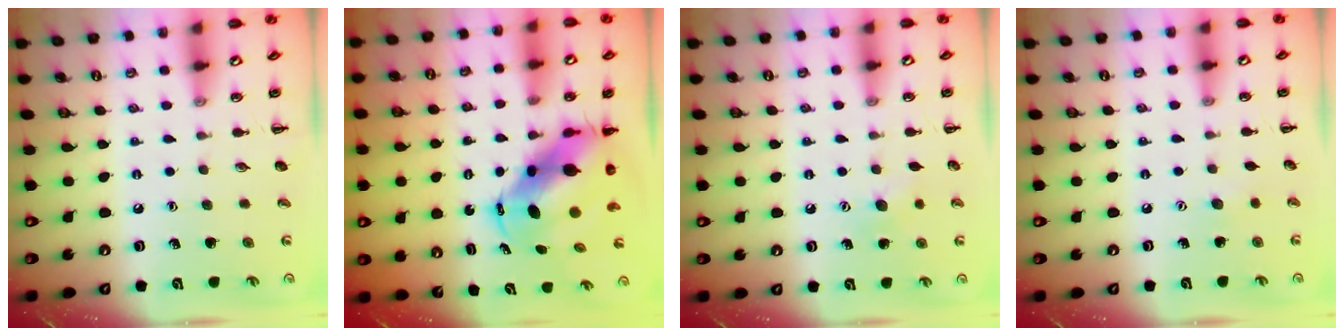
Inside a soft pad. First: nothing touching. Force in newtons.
{"total": 9.3, "press": 9.0, "slide": 2.4}
{"total": 6.0, "press": 5.9, "slide": 1.4}
{"total": 2.8, "press": 2.8, "slide": 0.7}